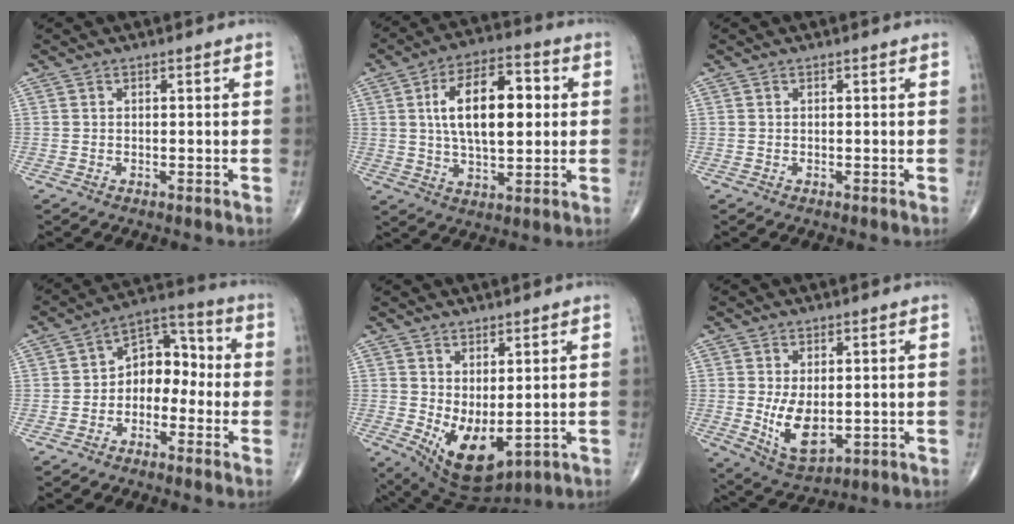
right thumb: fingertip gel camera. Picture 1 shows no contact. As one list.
[{"total": 15.7, "force": [2.4, 7.7, 13.4], "torque": [-0.207, 0.010, 0.038]}, {"total": 0.0}, {"total": 9.0, "force": [-1.9, 6.4, 6.0], "torque": [-0.057, 0.046, -0.049]}, {"total": 9.8, "force": [-0.6, 4.8, 8.5], "torque": [-0.134, -0.017, 0.016]}, {"total": 8.4, "force": [-0.3, 4.6, 7.0], "torque": [-0.110, -0.019, 0.012]}]